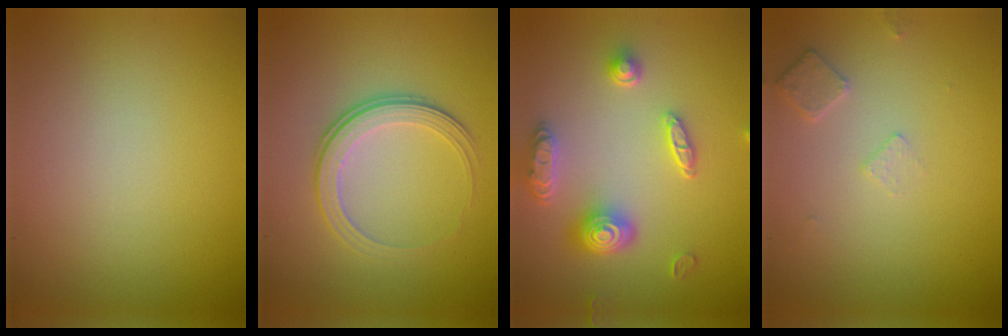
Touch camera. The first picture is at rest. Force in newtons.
{"total": 3.7, "press": 2.8, "slide": 2.5}
{"total": 4.8, "press": 3.9, "slide": 2.7}
{"total": 1.5, "press": 1.4, "slide": 0.3}